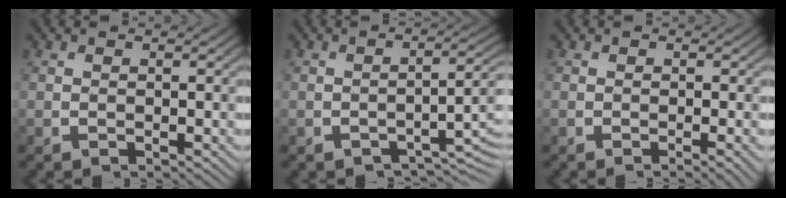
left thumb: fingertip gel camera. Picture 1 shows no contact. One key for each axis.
{"total": 4.0, "fx": -2.5, "fy": 1.1, "fz": 2.9, "tx": -0.041, "ty": 0.008, "tz": -0.036}
{"total": 2.0, "fx": -0.8, "fy": 0.3, "fz": 1.8, "tx": -0.022, "ty": 0.004, "tz": -0.015}